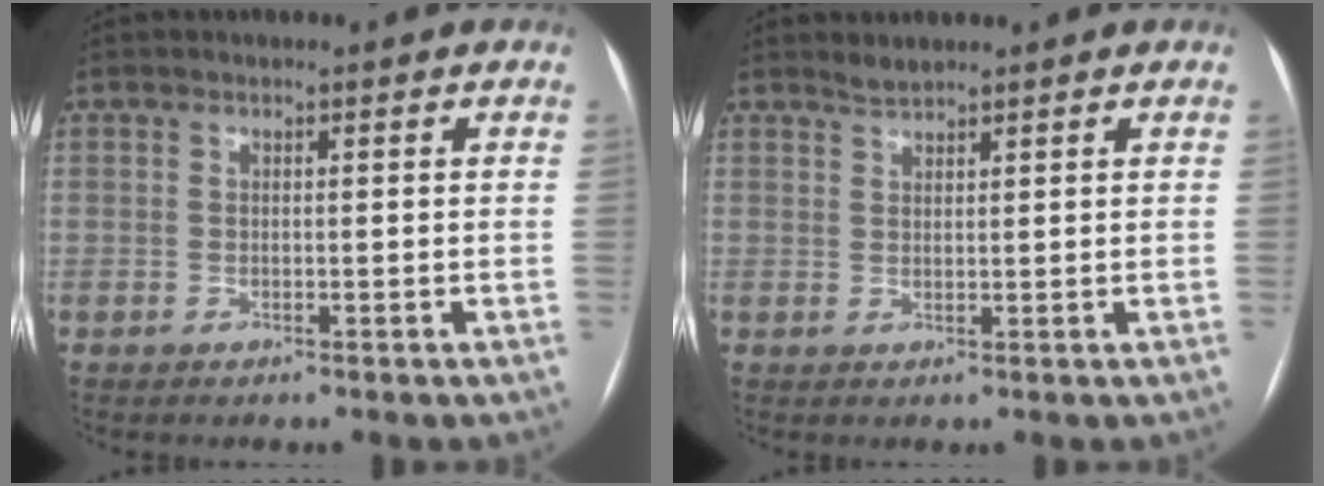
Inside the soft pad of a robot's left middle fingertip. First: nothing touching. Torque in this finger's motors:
{"motor_torque": [0.12, -0.11, 0.03, 0.01]}